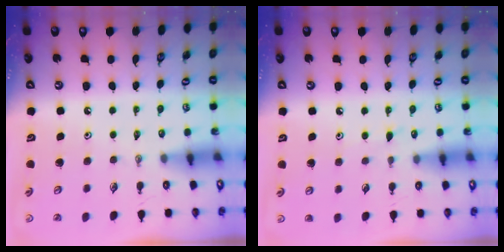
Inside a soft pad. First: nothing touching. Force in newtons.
{"total": 6.0, "press": 6.0, "slide": 0.6}